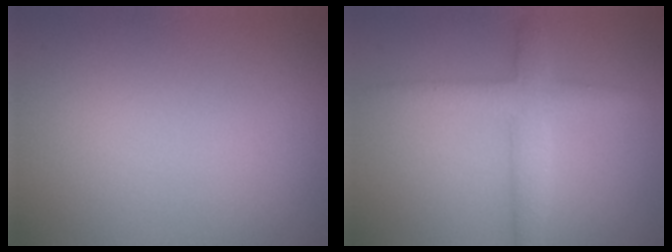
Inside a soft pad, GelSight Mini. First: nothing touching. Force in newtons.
{"total": 3.4, "press": 3.4, "slide": 0.0}